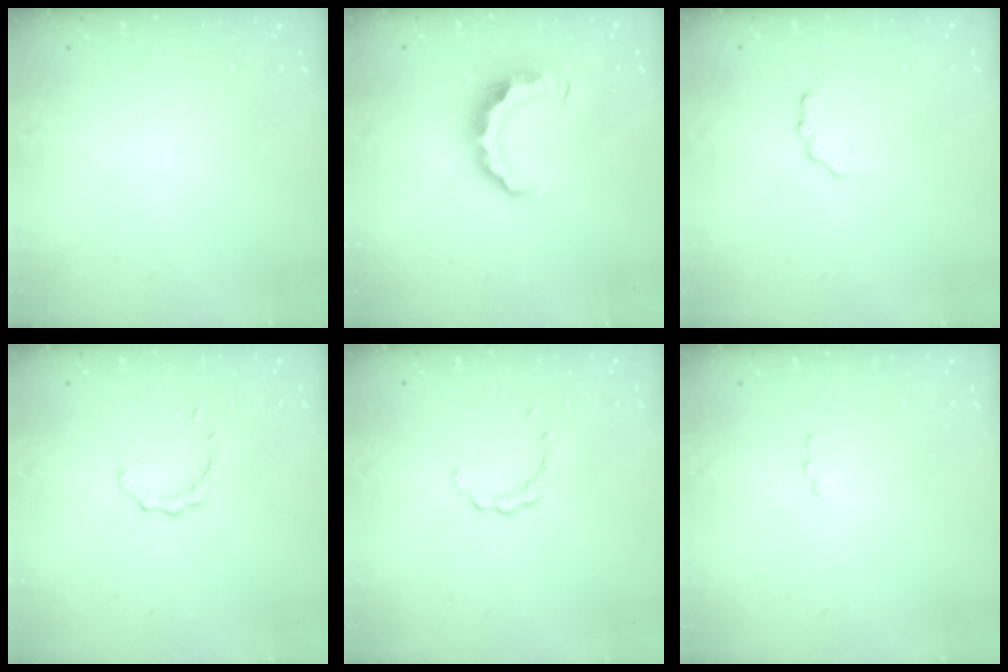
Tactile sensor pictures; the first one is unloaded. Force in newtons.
{"total": 8.5, "press": 8.5, "slide": 0.4}
{"total": 3.6, "press": 3.5, "slide": 0.5}
{"total": 2.7, "press": 2.7, "slide": 0.3}
{"total": 2.2, "press": 2.2, "slide": 0.2}
{"total": 1.5, "press": 1.4, "slide": 0.3}